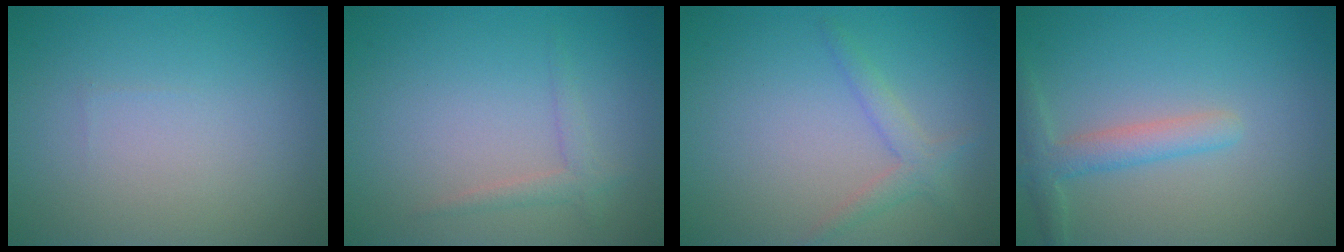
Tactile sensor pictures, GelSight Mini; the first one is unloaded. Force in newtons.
{"total": 1.4, "press": 1.4, "slide": 0.1}
{"total": 2.0, "press": 2.0, "slide": 0.1}
{"total": 2.5, "press": 2.5, "slide": 0.0}